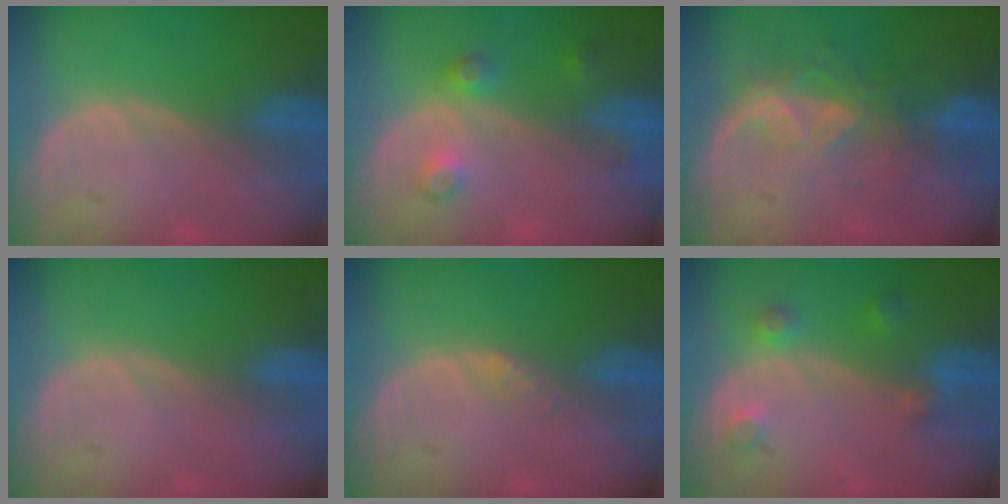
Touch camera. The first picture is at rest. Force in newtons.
{"total": 3.5, "press": 3.3, "slide": 1.3}
{"total": 6.4, "press": 5.9, "slide": 2.6}
{"total": 0.0}
{"total": 1.1, "press": 1.1, "slide": 0.1}
{"total": 3.5, "press": 3.3, "slide": 1.3}